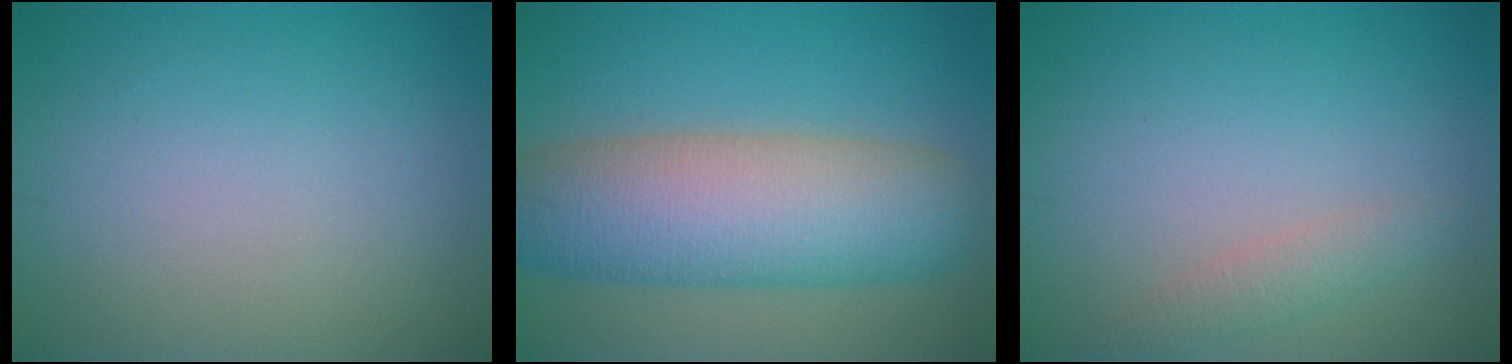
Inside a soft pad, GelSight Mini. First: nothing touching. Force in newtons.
{"total": 10.2, "press": 10.2, "slide": 0.3}
{"total": 1.7, "press": 1.7, "slide": 0.1}